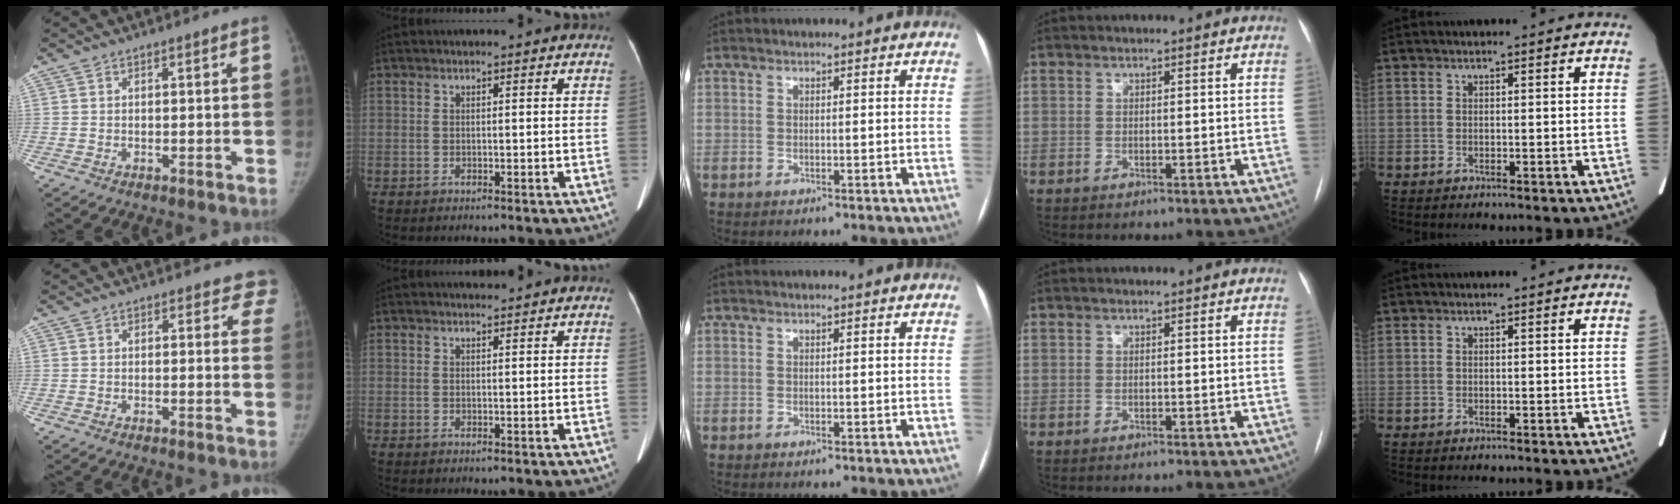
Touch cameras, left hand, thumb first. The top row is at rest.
{"thumb": {"total": 4.4, "force": [3.8, 2.2, 0.2], "torque": [0.042, -0.014, 0.014]}, "index": {"total": 0.6, "force": [0.6, -0.1, -0.2], "torque": [-0.006, -0.003, 0.011]}}